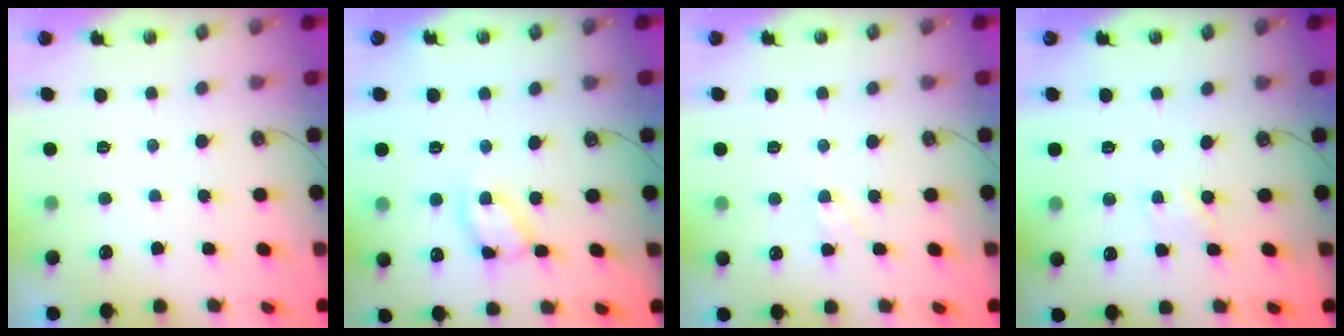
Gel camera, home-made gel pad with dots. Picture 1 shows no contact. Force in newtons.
{"total": 12.2, "press": 12.2, "slide": 0.9}
{"total": 5.4, "press": 5.4, "slide": 0.7}
{"total": 1.9, "press": 1.9, "slide": 0.3}